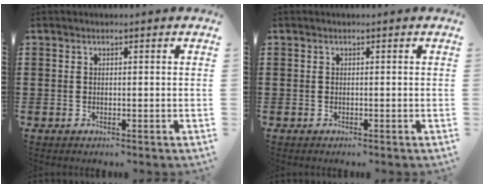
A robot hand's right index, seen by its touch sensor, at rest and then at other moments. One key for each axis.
{"total": 0.0}